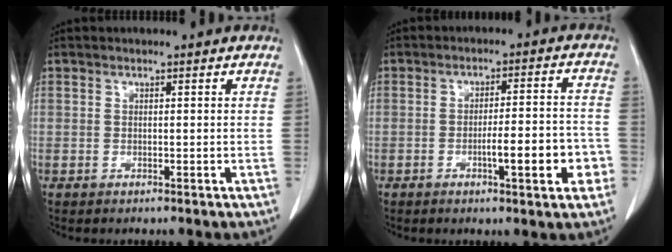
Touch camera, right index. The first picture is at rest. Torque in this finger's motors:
{"motor_torque": [1.05, -0.37, 0.48, 0.10]}